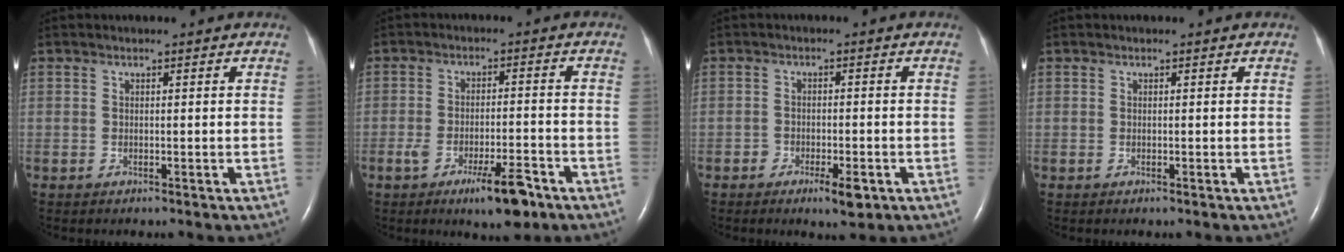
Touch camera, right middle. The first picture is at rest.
{"total": 7.3, "force": [-4.4, 1.5, 5.6], "torque": [-0.094, -0.007, -0.066]}
{"total": 3.8, "force": [-2.1, 1.3, 2.9], "torque": [-0.045, 0.000, -0.029]}
{"total": 0.0}